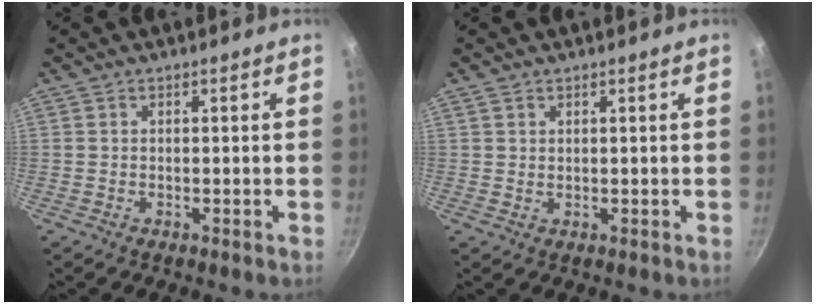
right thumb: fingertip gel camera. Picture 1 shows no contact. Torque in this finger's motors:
{"motor_torque": [-0.26, -0.38, -0.32, -0.17, 0.07]}